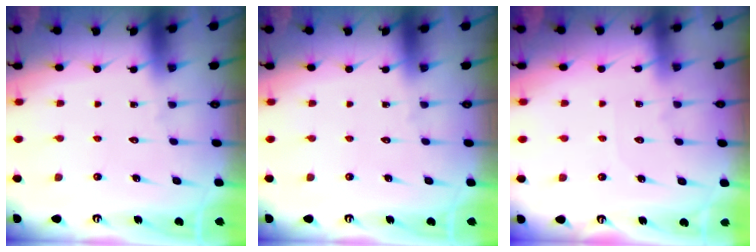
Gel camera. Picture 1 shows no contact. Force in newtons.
{"total": 0.0}
{"total": 2.7, "press": 2.7, "slide": 0.3}